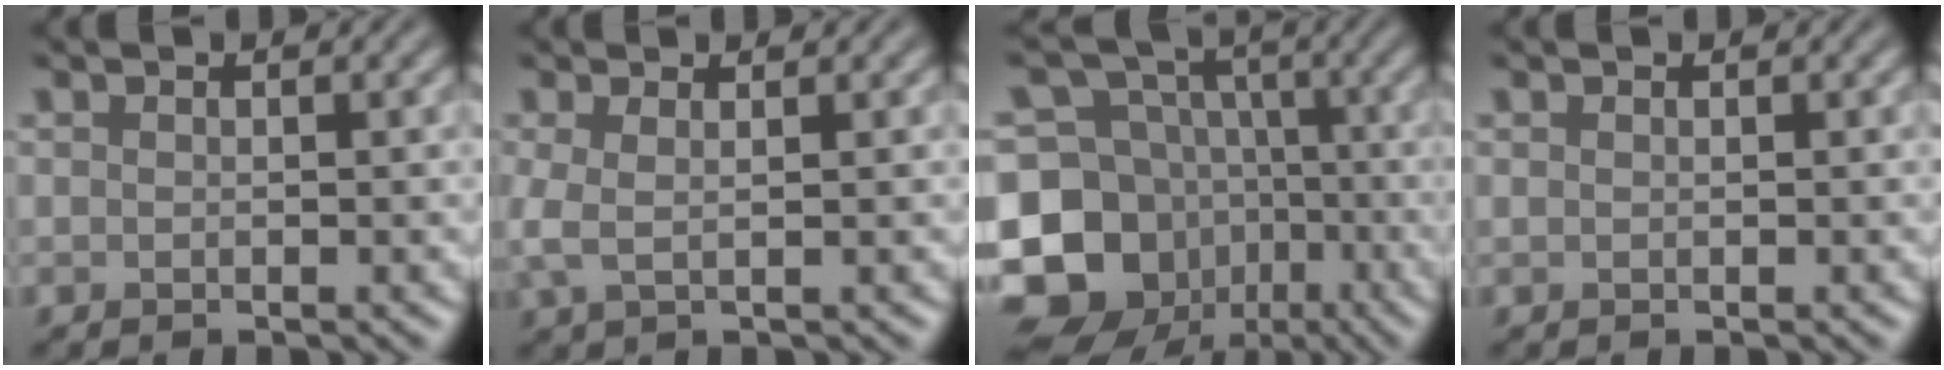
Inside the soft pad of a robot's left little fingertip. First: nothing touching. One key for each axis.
{"total": 2.1, "fx": 0.4, "fy": 0.6, "fz": 2.0, "tx": -0.044, "ty": 0.004, "tz": 0.004}
{"total": 13.5, "fx": -4.9, "fy": 11.3, "fz": 5.4, "tx": -0.124, "ty": -0.006, "tz": -0.101}
{"total": 0.0}